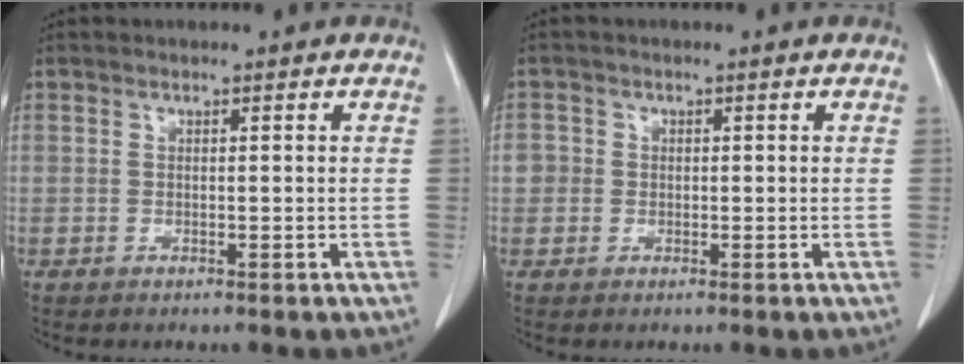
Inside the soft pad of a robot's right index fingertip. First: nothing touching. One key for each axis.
{"total": 2.4, "fx": 0.0, "fy": 2.4, "fz": 0.4, "tx": 0.007, "ty": 0.007, "tz": -0.002}